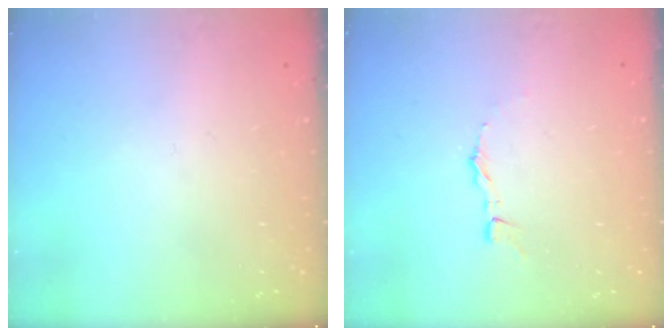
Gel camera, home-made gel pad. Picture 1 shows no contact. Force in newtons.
{"total": 2.5, "press": 2.5, "slide": 0.1}